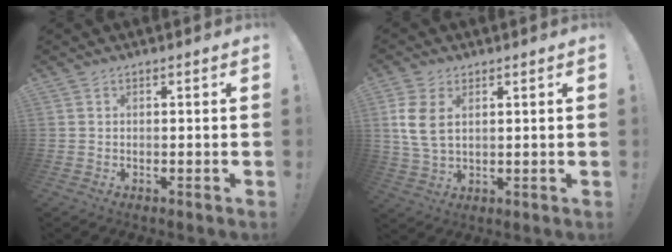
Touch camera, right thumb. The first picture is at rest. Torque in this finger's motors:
{"motor_torque": [-0.09, 0.48, 0.46, 0.35, 0.29]}